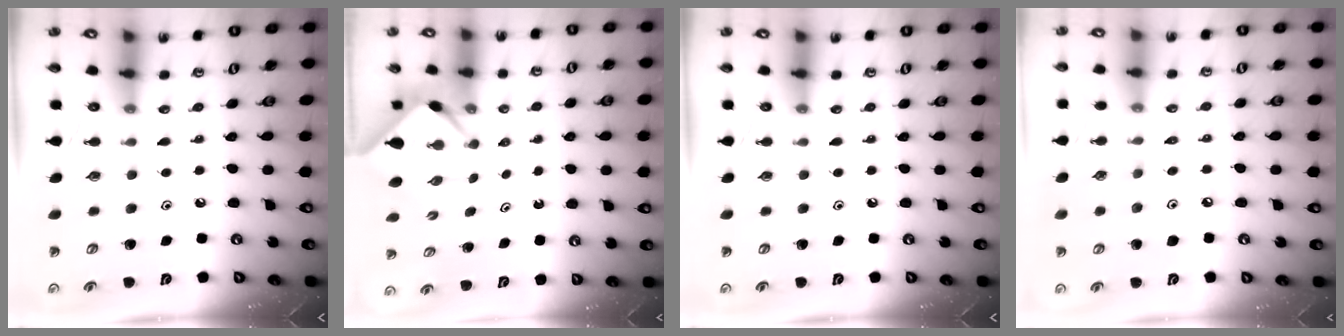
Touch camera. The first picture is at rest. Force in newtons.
{"total": 2.3, "press": 2.3, "slide": 0.1}
{"total": 0.0}
{"total": 3.3, "press": 3.3, "slide": 0.1}